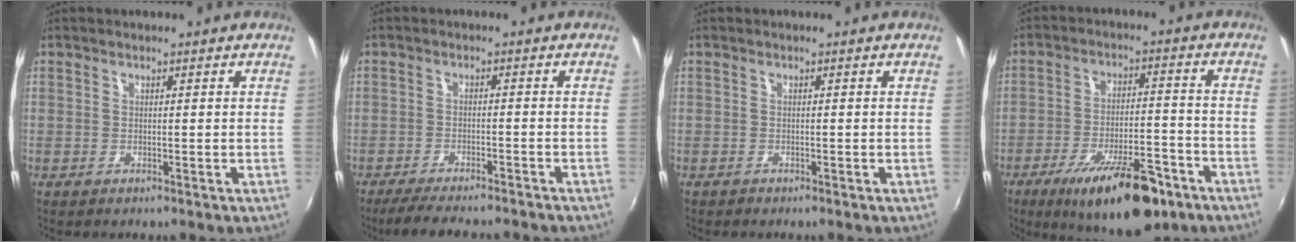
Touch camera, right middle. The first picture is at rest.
{"total": 10.9, "force": [-9.5, 1.5, 5.1], "torque": [-0.110, -0.021, -0.143]}
{"total": 0.5, "force": [-0.4, 0.3, 0.0], "torque": [-0.001, -0.002, -0.009]}
{"total": 17.7, "force": [-11.4, 5.5, 12.4], "torque": [-0.209, -0.021, -0.168]}